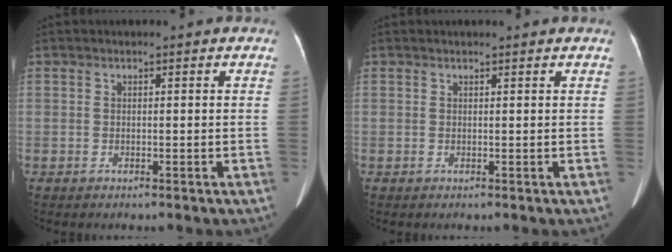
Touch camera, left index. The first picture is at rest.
{"total": 1.2, "force": [1.2, -0.1, 0.4], "torque": [-0.008, 0.011, 0.016]}